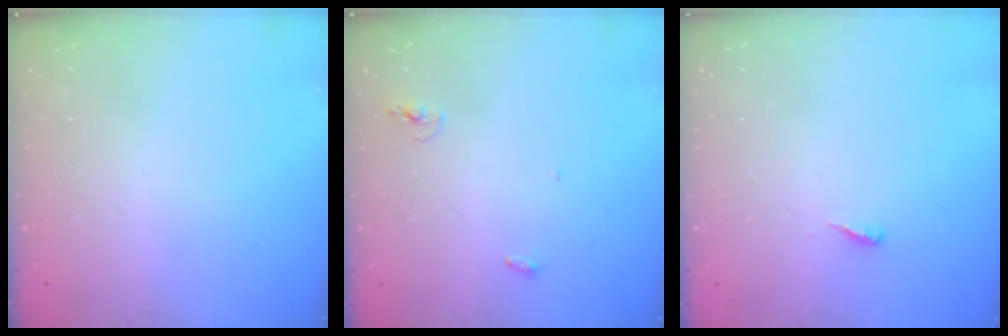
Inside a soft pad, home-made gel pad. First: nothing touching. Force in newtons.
{"total": 7.7, "press": 4.3, "slide": 6.3}
{"total": 3.2, "press": 3.2, "slide": 0.2}